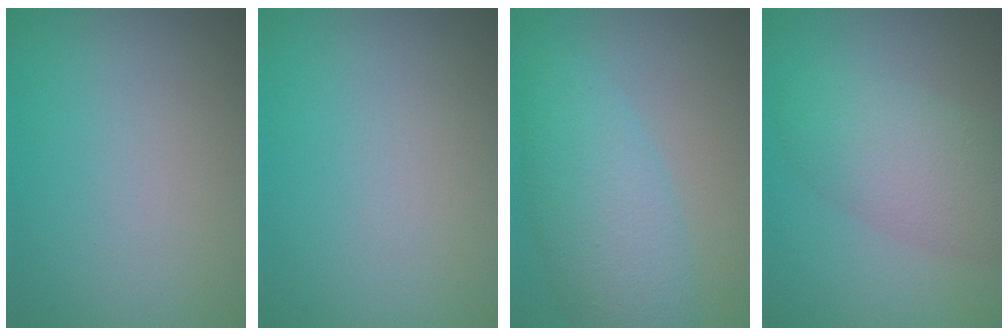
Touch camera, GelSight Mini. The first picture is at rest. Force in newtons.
{"total": 0.0}
{"total": 5.4, "press": 5.4, "slide": 0.2}
{"total": 5.0, "press": 4.9, "slide": 0.2}